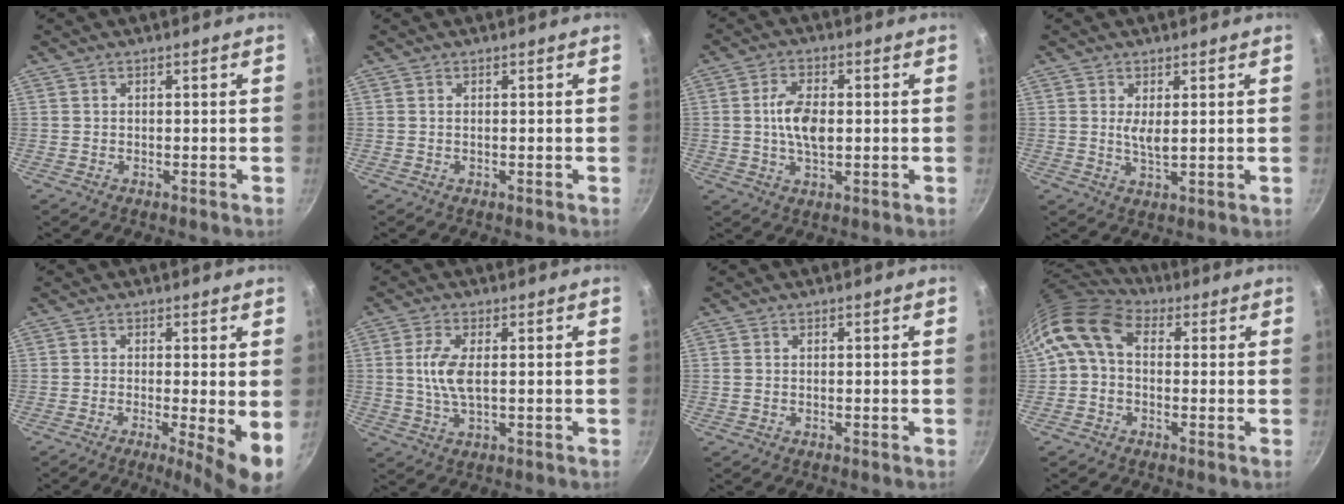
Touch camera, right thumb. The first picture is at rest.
{"total": 0.0}
{"total": 7.6, "force": [0.3, 4.0, 6.5], "torque": [-0.119, 0.009, 0.003]}
{"total": 3.3, "force": [0.8, 1.0, 3.1], "torque": [-0.058, -0.010, 0.017]}
{"total": 7.5, "force": [-1.0, 1.2, 7.4], "torque": [-0.106, -0.014, -0.014]}
{"total": 6.5, "force": [0.7, 2.6, 5.9], "torque": [-0.129, 0.002, 0.014]}
{"total": 0.7, "force": [0.0, 0.5, 0.5], "torque": [-0.011, 0.002, 0.001]}
{"total": 10.8, "force": [2.0, 7.5, 7.5], "torque": [-0.139, 0.023, 0.018]}